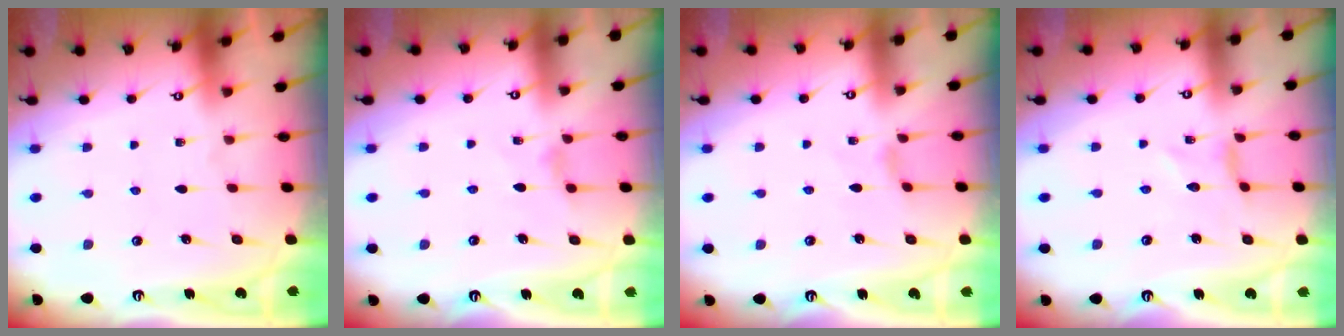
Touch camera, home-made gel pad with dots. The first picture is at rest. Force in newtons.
{"total": 2.5, "press": 2.5, "slide": 0.4}
{"total": 0.0}
{"total": 0.0}